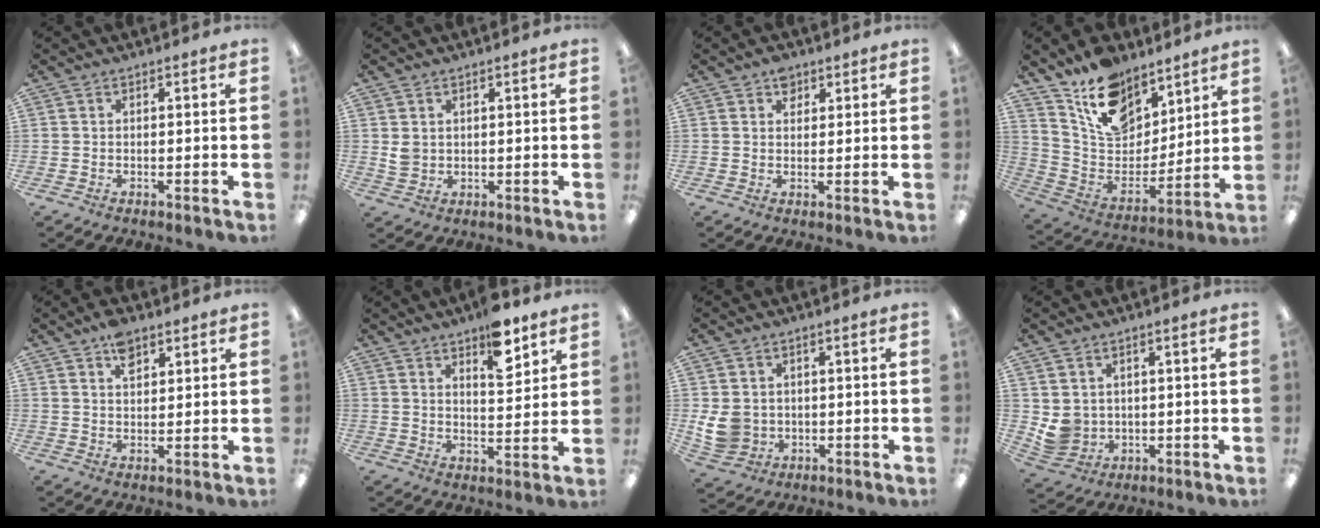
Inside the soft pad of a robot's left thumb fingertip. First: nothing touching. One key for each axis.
{"total": 3.0, "fx": 1.3, "fy": 2.4, "fz": 1.2, "tx": -0.017, "ty": -0.002, "tz": 0.024}
{"total": 3.5, "fx": 2.3, "fy": 2.4, "fz": 1.3, "tx": -0.006, "ty": -0.008, "tz": 0.038}
{"total": 15.5, "fx": 11.8, "fy": 8.6, "fz": 5.4, "tx": -0.111, "ty": -0.081, "tz": 0.222}
{"total": 5.4, "fx": 3.5, "fy": 2.8, "fz": 3.0, "tx": -0.043, "ty": -0.012, "tz": 0.059}
{"total": 9.8, "fx": 7.1, "fy": 3.8, "fz": 5.5, "tx": -0.062, "ty": -0.042, "tz": 0.118}
{"total": 7.2, "fx": 0.9, "fy": 6.5, "fz": 2.8, "tx": -0.065, "ty": 0.004, "tz": 0.022}
{"total": 5.4, "fx": 1.9, "fy": 4.8, "fz": 1.3, "tx": -0.036, "ty": -0.006, "tz": 0.042}